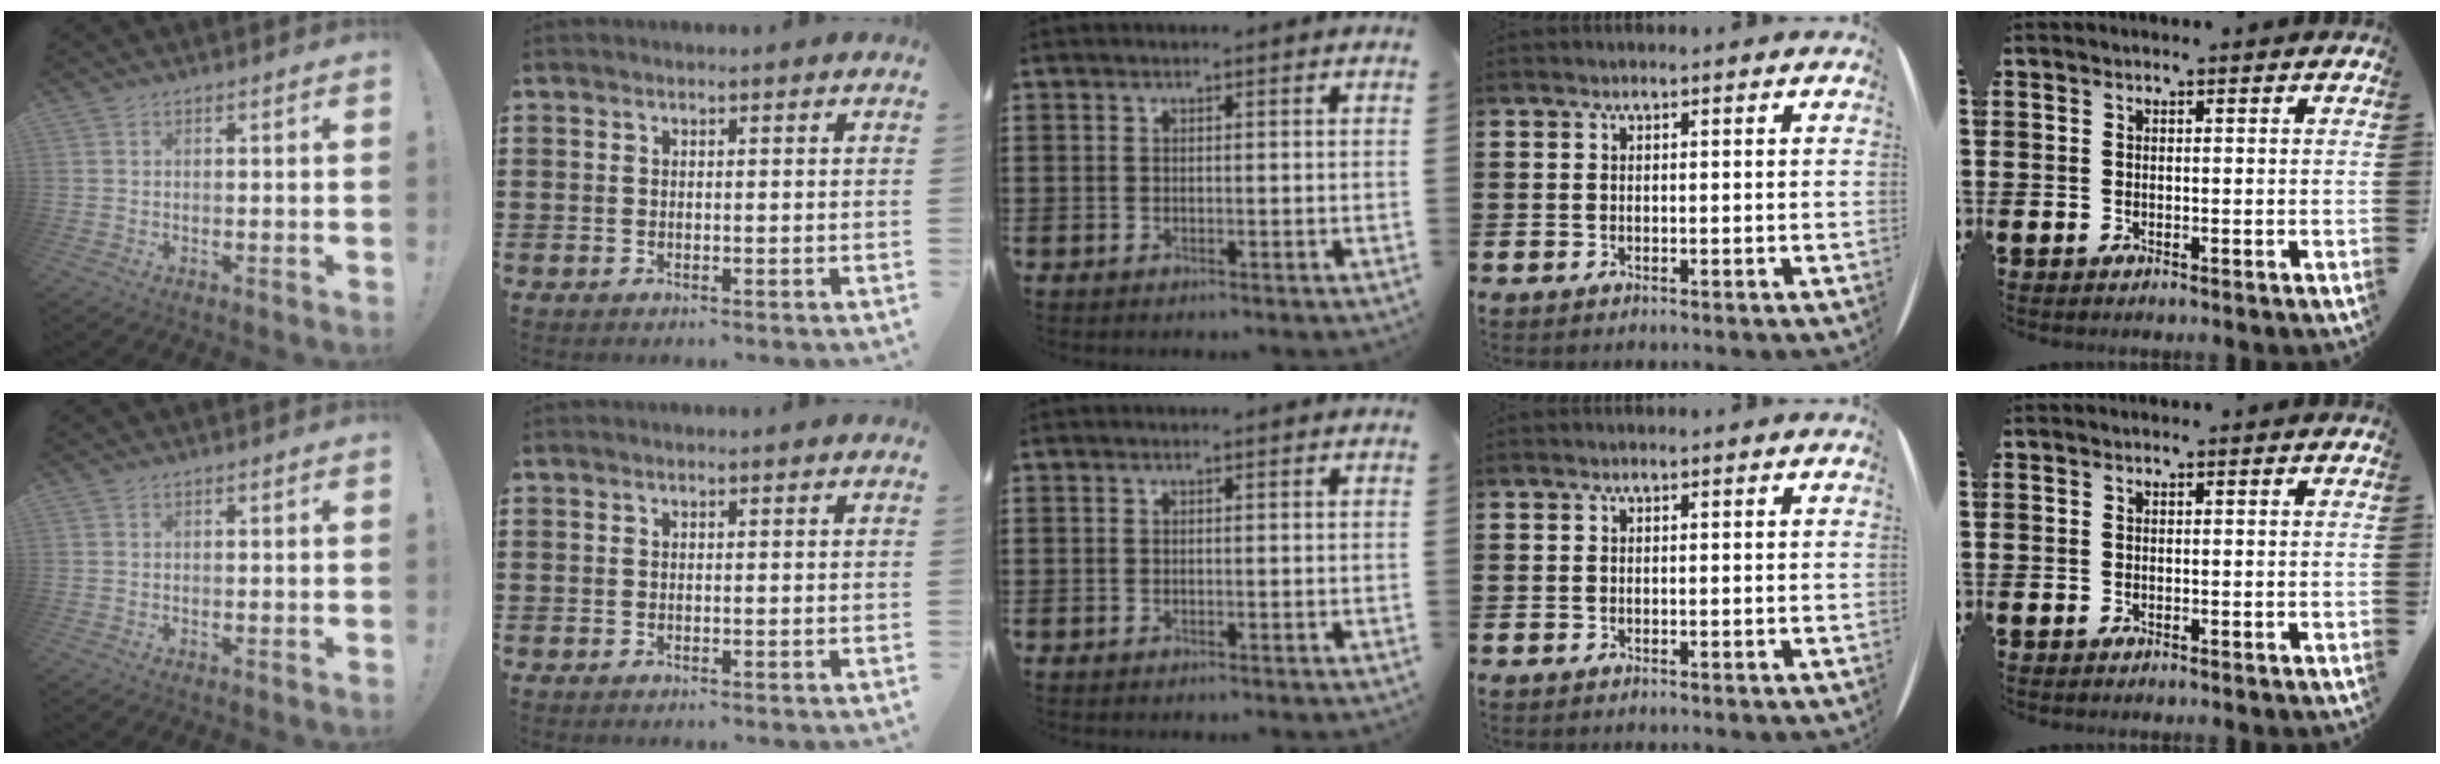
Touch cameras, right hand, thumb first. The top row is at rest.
{}